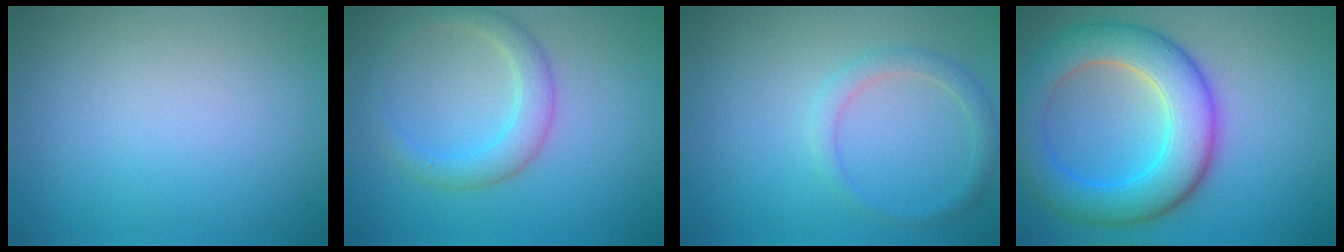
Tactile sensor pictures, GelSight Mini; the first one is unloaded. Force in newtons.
{"total": 2.8, "press": 2.8, "slide": 0.2}
{"total": 1.7, "press": 1.7, "slide": 0.1}
{"total": 8.2, "press": 8.2, "slide": 0.1}